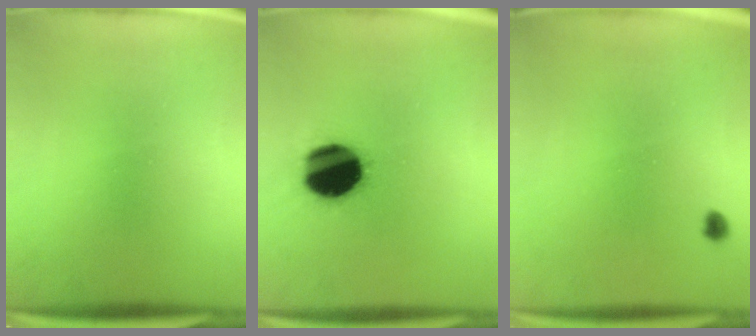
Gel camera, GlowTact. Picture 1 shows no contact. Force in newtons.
{"total": 19.4}
{"total": 1.1}